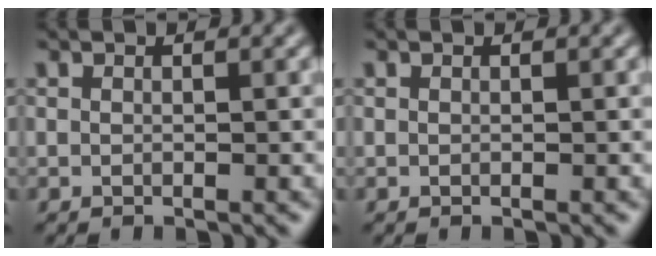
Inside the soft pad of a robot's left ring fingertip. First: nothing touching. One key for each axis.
{"total": 0.0}